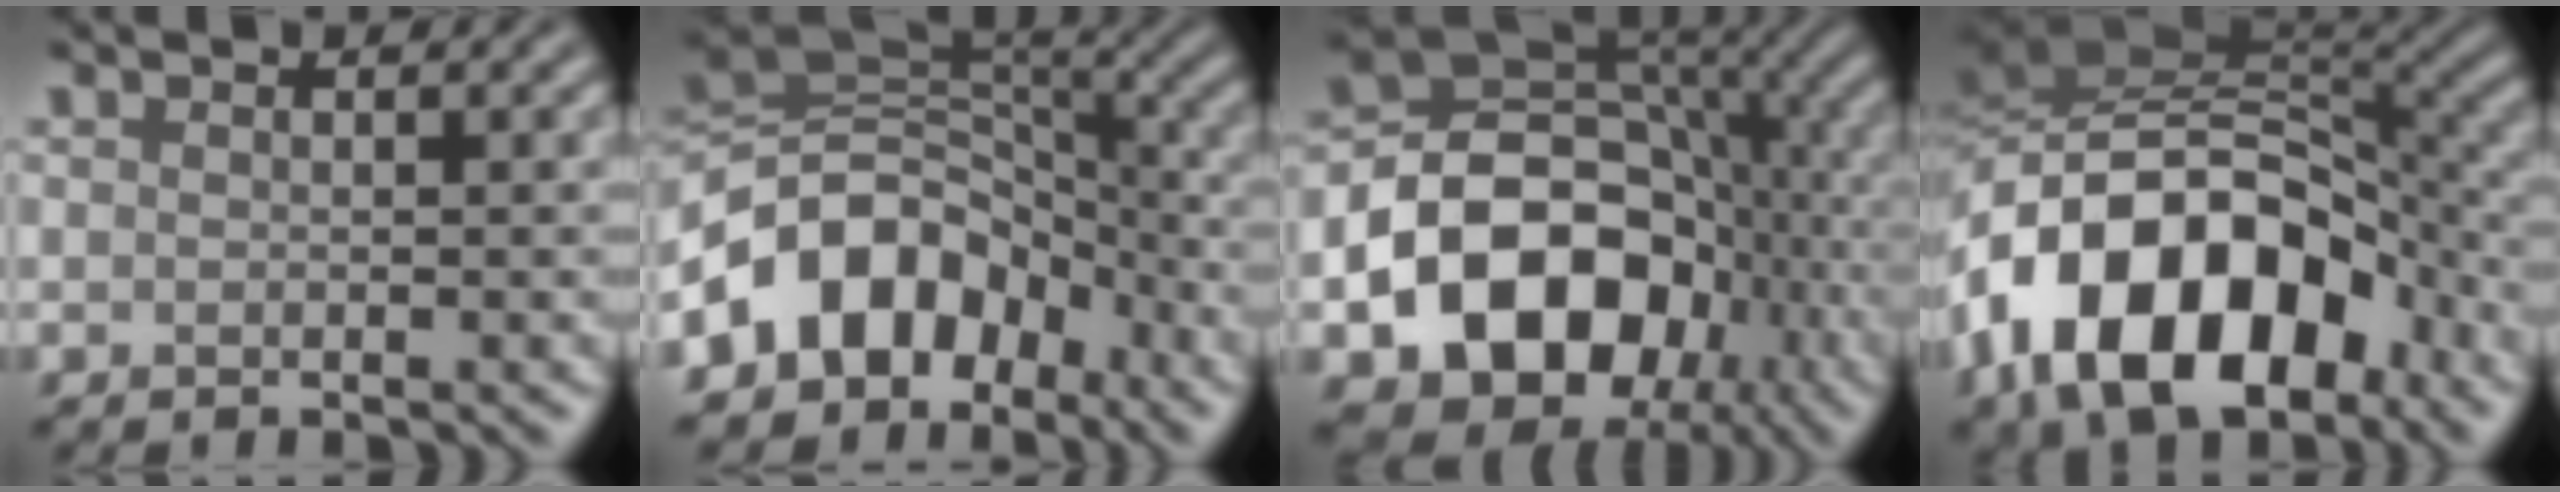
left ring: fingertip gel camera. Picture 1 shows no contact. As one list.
[{"total": 8.9, "force": [-4.7, 6.3, 4.2], "torque": [-0.050, 0.015, -0.104]}, {"total": 13.3, "force": [-4.5, 10.0, 7.6], "torque": [-0.122, -0.009, -0.081]}, {"total": 14.2, "force": [-6.0, 8.6, 9.6], "torque": [-0.168, 0.016, -0.119]}]